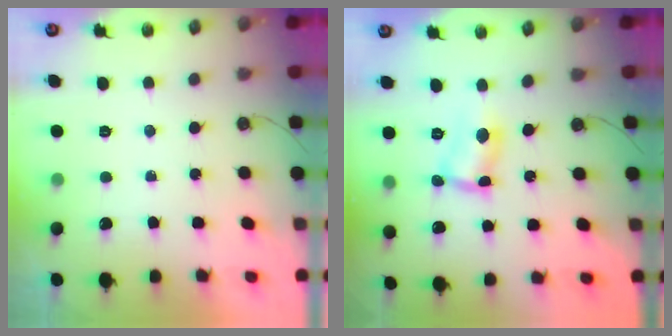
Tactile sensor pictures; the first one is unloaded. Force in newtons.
{"total": 4.9, "press": 4.9, "slide": 0.4}